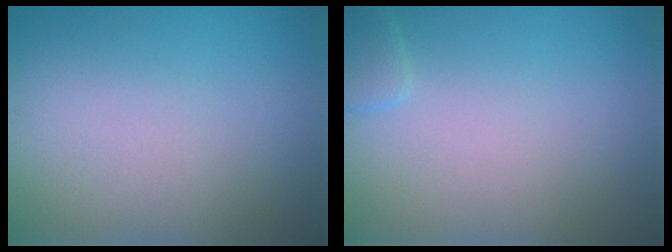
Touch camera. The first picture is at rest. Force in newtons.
{"total": 1.1, "press": 1.1, "slide": 0.1}